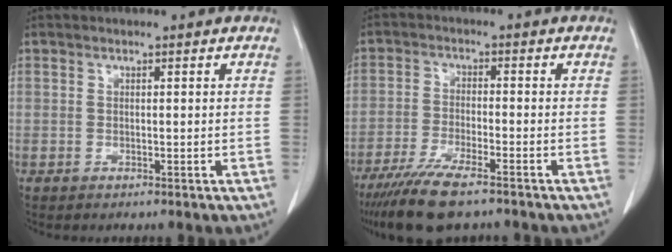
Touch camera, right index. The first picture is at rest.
{"total": 9.4, "force": [-7.3, 1.4, 5.8], "torque": [-0.104, -0.022, -0.122]}